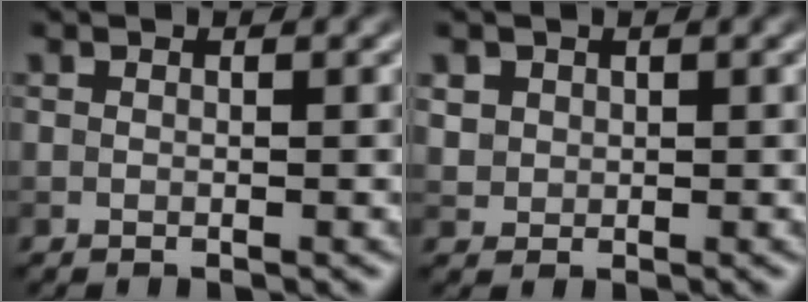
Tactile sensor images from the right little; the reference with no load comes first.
{"total": 1.5, "force": [0.6, 1.3, 0.4], "torque": [-0.009, -0.007, 0.024]}